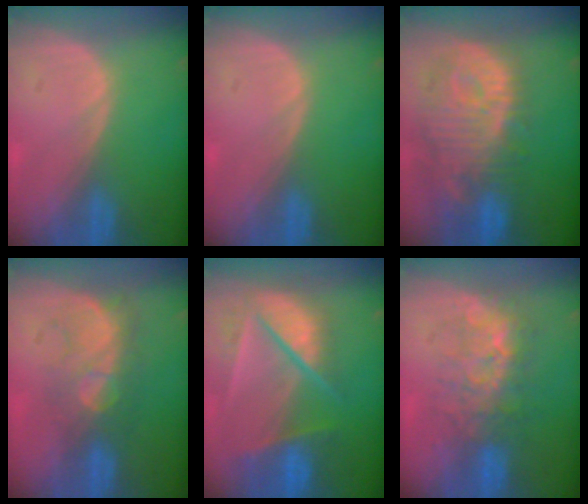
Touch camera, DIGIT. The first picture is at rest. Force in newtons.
{"total": 0.0}
{"total": 13.0, "press": 11.3, "slide": 6.3}
{"total": 7.8, "press": 7.2, "slide": 3.1}
{"total": 9.8, "press": 8.4, "slide": 5.1}
{"total": 7.9, "press": 7.6, "slide": 2.3}